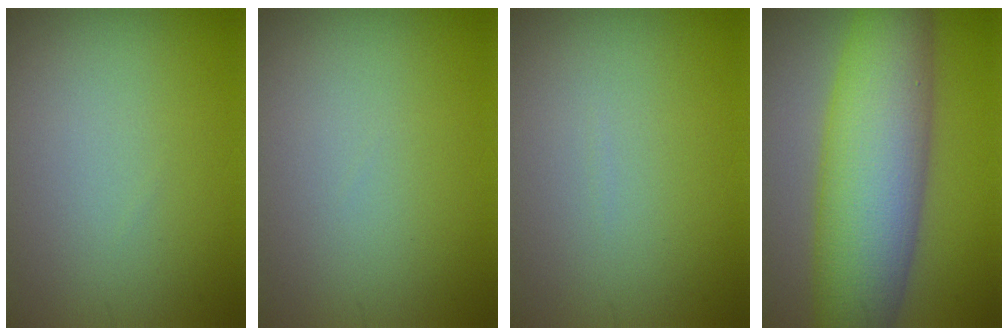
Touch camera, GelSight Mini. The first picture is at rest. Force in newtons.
{"total": 0.0}
{"total": 0.0}
{"total": 10.8, "press": 10.8, "slide": 0.3}